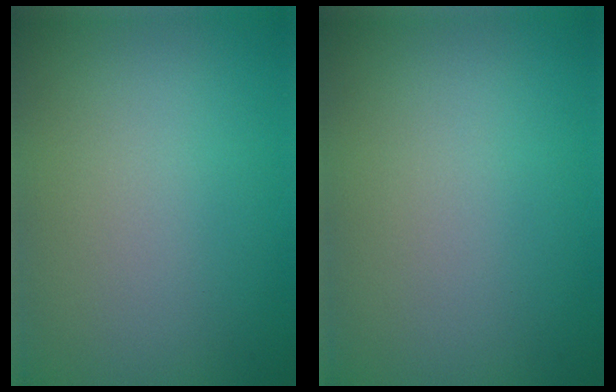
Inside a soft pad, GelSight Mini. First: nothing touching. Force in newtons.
{"total": 0.0}